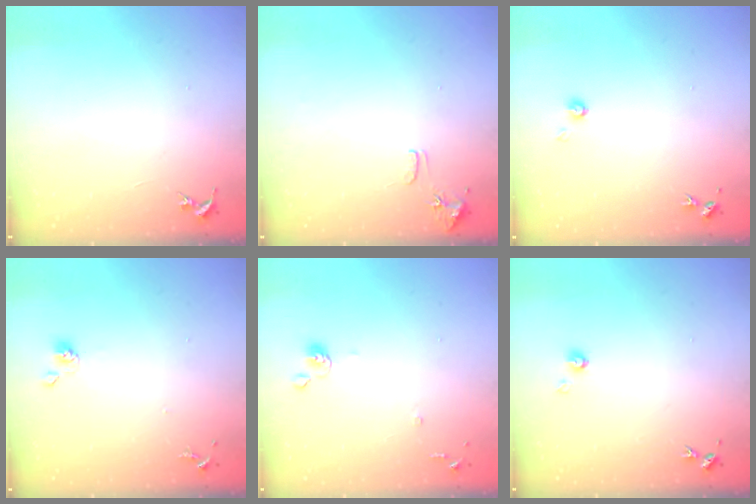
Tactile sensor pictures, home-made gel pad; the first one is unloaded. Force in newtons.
{"total": 8.1, "press": 8.1, "slide": 0.7}
{"total": 3.3, "press": 3.3, "slide": 0.2}
{"total": 5.5, "press": 5.4, "slide": 0.9}
{"total": 6.6, "press": 6.6, "slide": 0.6}
{"total": 3.9, "press": 3.9, "slide": 0.5}